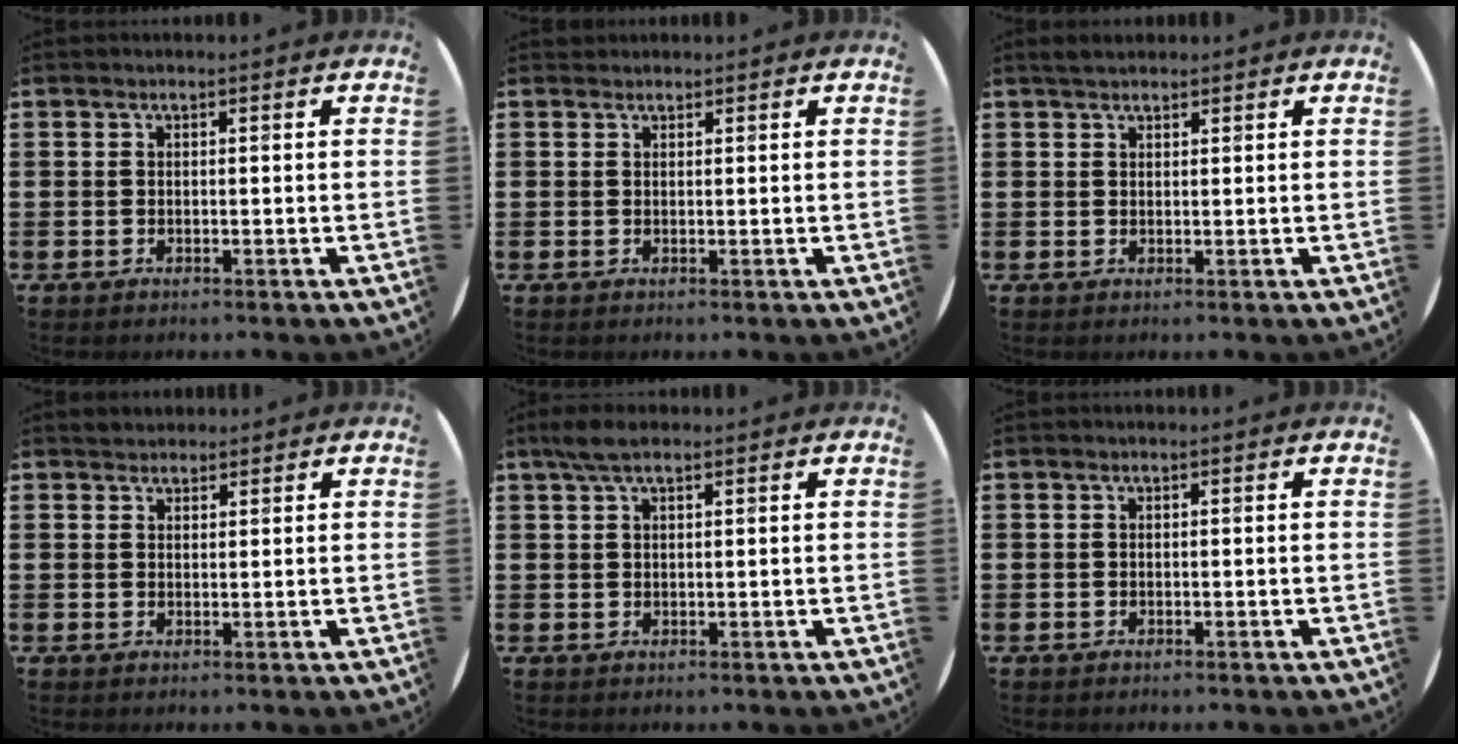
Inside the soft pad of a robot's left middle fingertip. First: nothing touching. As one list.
[{"total": 0.0}, {"total": 1.6, "force": [1.5, 0.4, 0.4], "torque": [-0.001, 0.002, 0.027]}, {"total": 1.6, "force": [1.6, 0.4, -0.2], "torque": [0.010, 0.001, 0.029]}, {"total": 3.1, "force": [2.0, 0.9, 2.1], "torque": [-0.045, 0.007, 0.035]}, {"total": 0.0}]